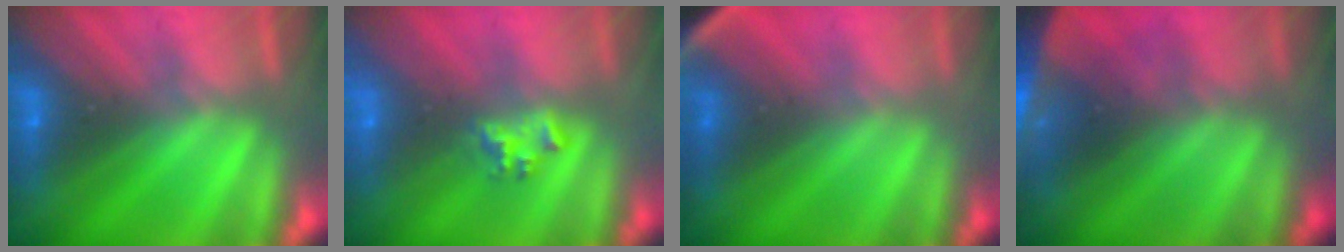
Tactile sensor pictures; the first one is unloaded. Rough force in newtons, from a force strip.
{"total": 2.1}
{"total": 2.8}
{"total": 4.5}